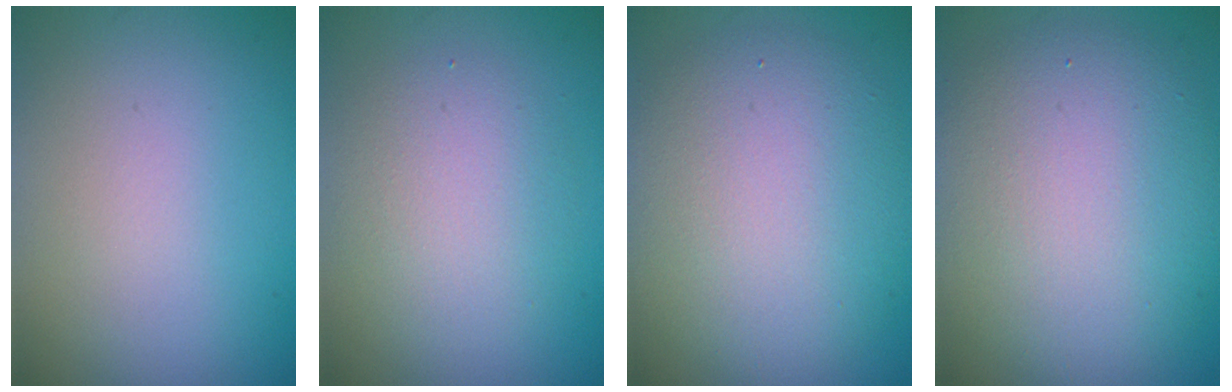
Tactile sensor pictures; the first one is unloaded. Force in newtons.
{"total": 3.5, "press": 3.5, "slide": 0.2}
{"total": 7.5, "press": 7.5, "slide": 0.6}
{"total": 8.8, "press": 8.8, "slide": 0.5}